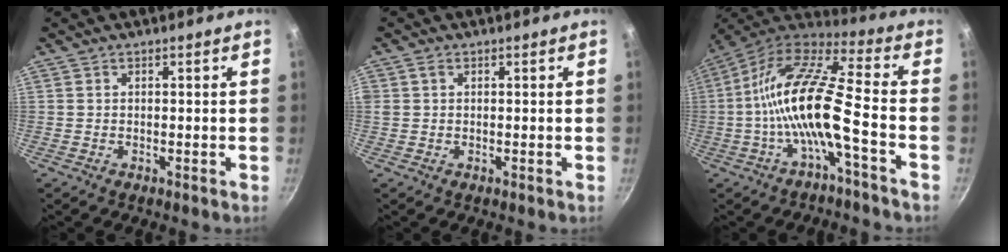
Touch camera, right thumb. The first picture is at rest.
{"total": 1.1, "force": [0.4, 0.9, 0.6], "torque": [-0.008, 0.002, 0.006]}
{"total": 16.3, "force": [-4.1, 3.6, 15.4], "torque": [-0.291, 0.045, -0.088]}